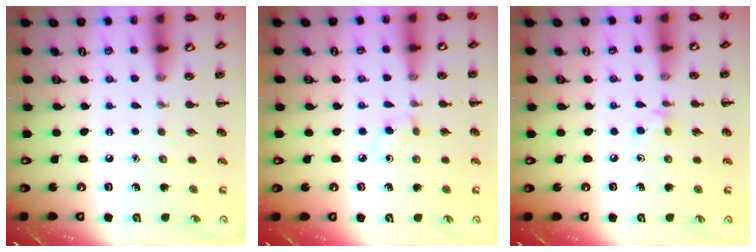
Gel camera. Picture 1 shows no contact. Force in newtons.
{"total": 1.8, "press": 1.6, "slide": 0.8}
{"total": 3.7, "press": 3.4, "slide": 1.5}